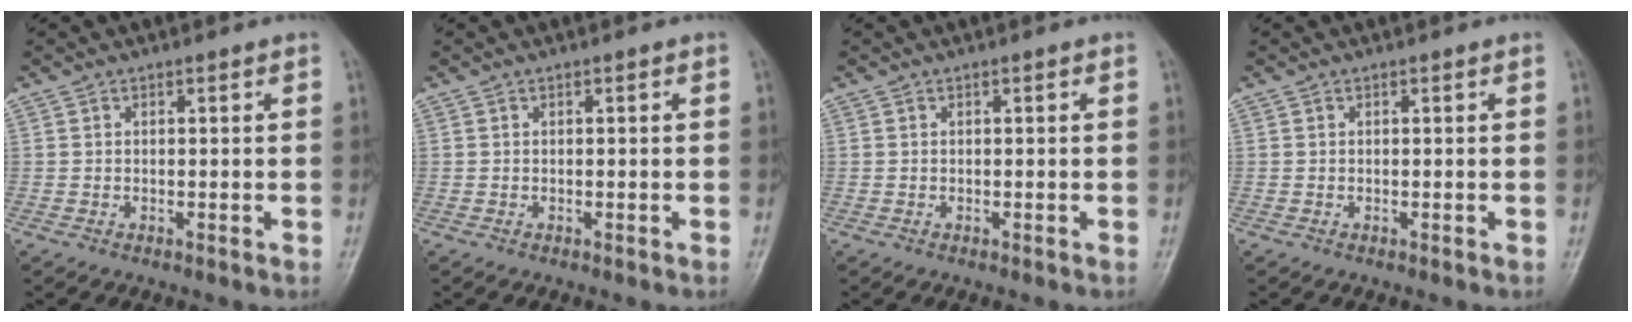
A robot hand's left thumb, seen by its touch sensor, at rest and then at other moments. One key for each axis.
{"total": 0.0}
{"total": 0.0}
{"total": 0.0}